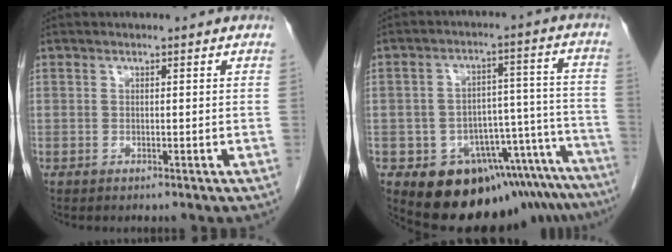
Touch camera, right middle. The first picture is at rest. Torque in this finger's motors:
{"motor_torque": [1.08, -1.06, 0.19, 0.07]}